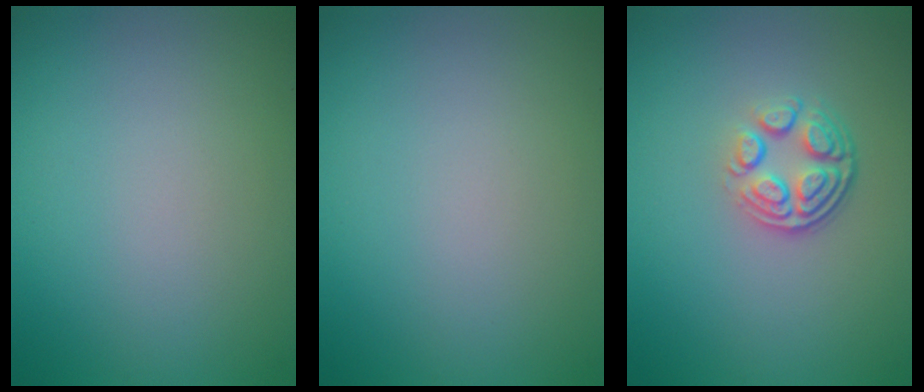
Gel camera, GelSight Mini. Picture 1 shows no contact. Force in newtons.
{"total": 0.0}
{"total": 4.0, "press": 2.8, "slide": 2.9}